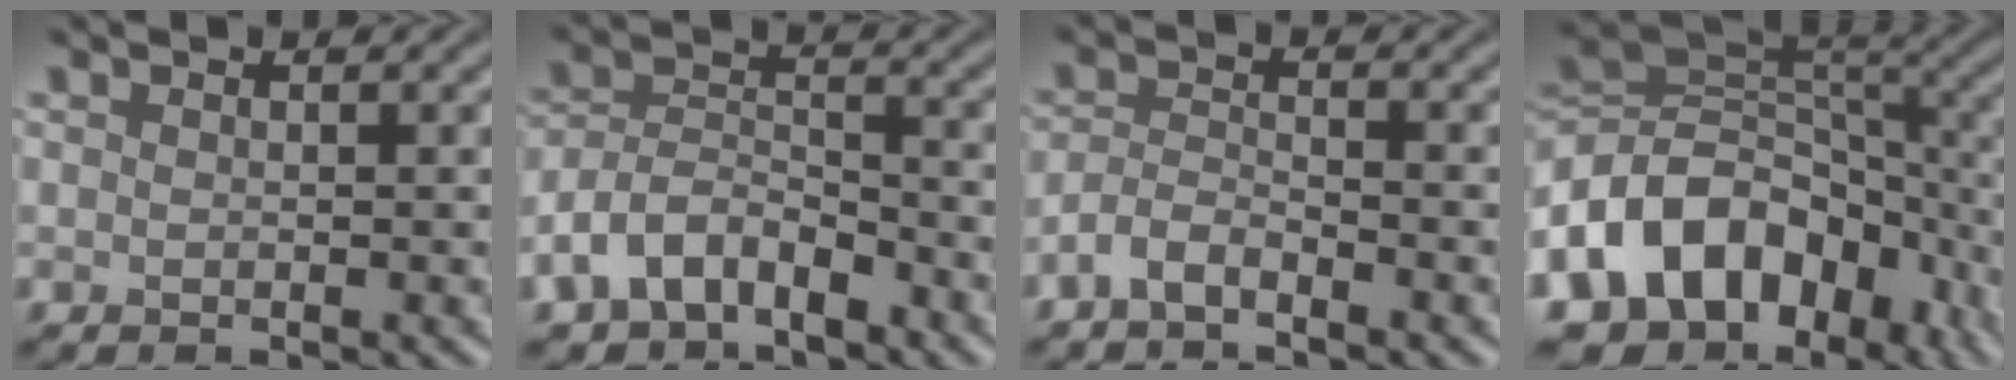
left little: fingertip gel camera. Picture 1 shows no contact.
{"total": 5.5, "force": [-3.6, 3.0, 2.8], "torque": [-0.052, 0.002, -0.078]}
{"total": 2.2, "force": [-1.7, 0.6, 1.2], "torque": [-0.028, 0.005, -0.042]}
{"total": 13.3, "force": [-5.9, 9.5, 7.2], "torque": [-0.142, 0.004, -0.107]}